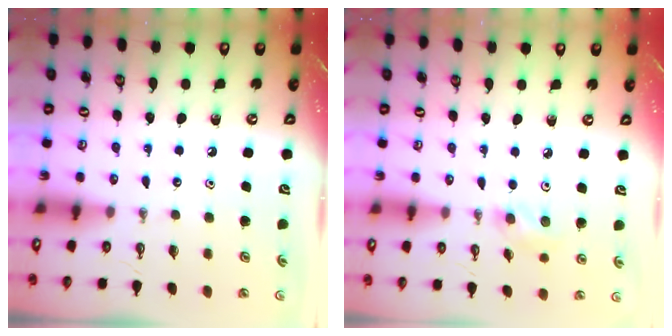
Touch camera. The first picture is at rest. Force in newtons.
{"total": 3.6, "press": 3.5, "slide": 0.7}